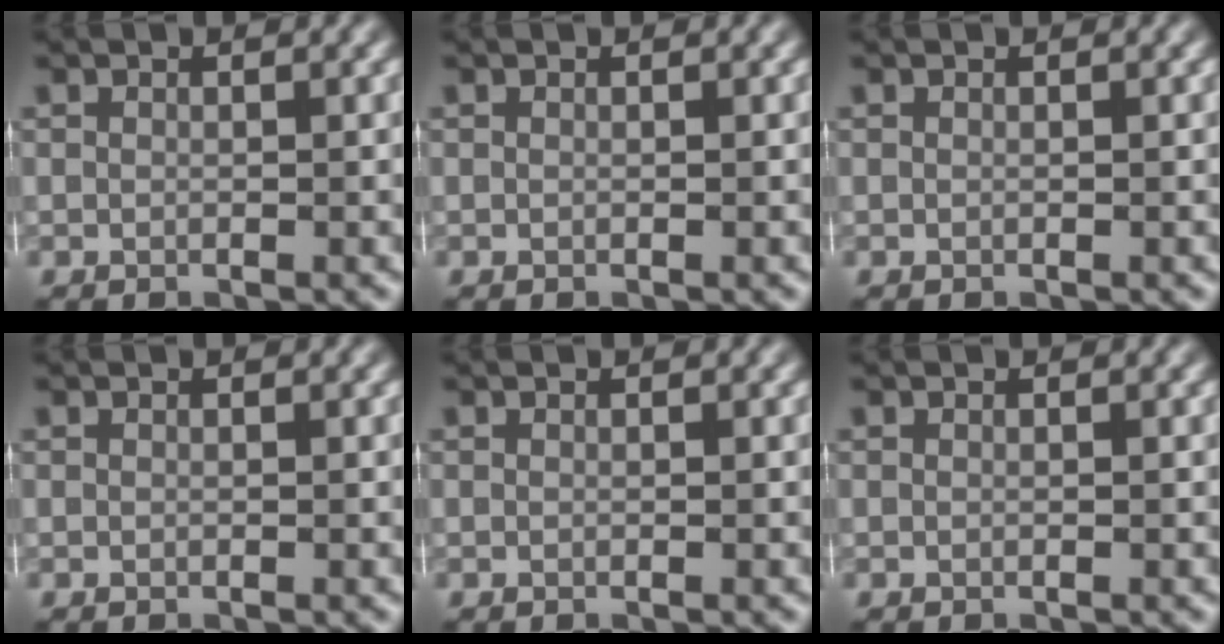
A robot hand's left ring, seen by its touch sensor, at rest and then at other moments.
{"total": 0.0}
{"total": 0.0}
{"total": 0.0}
{"total": 0.0}
{"total": 0.0}